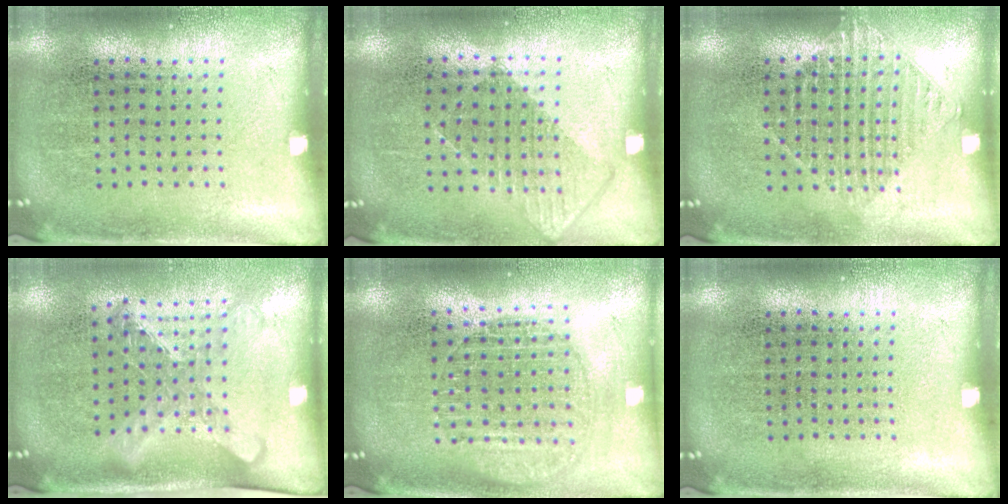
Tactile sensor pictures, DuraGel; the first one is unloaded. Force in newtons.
{"total": 0.8, "press": 0.7, "slide": 0.4}
{"total": 1.2, "press": 1.1, "slide": 0.5}
{"total": 1.6, "press": 1.3, "slide": 0.9}
{"total": 1.8, "press": 1.5, "slide": 1.0}
{"total": 0.0}